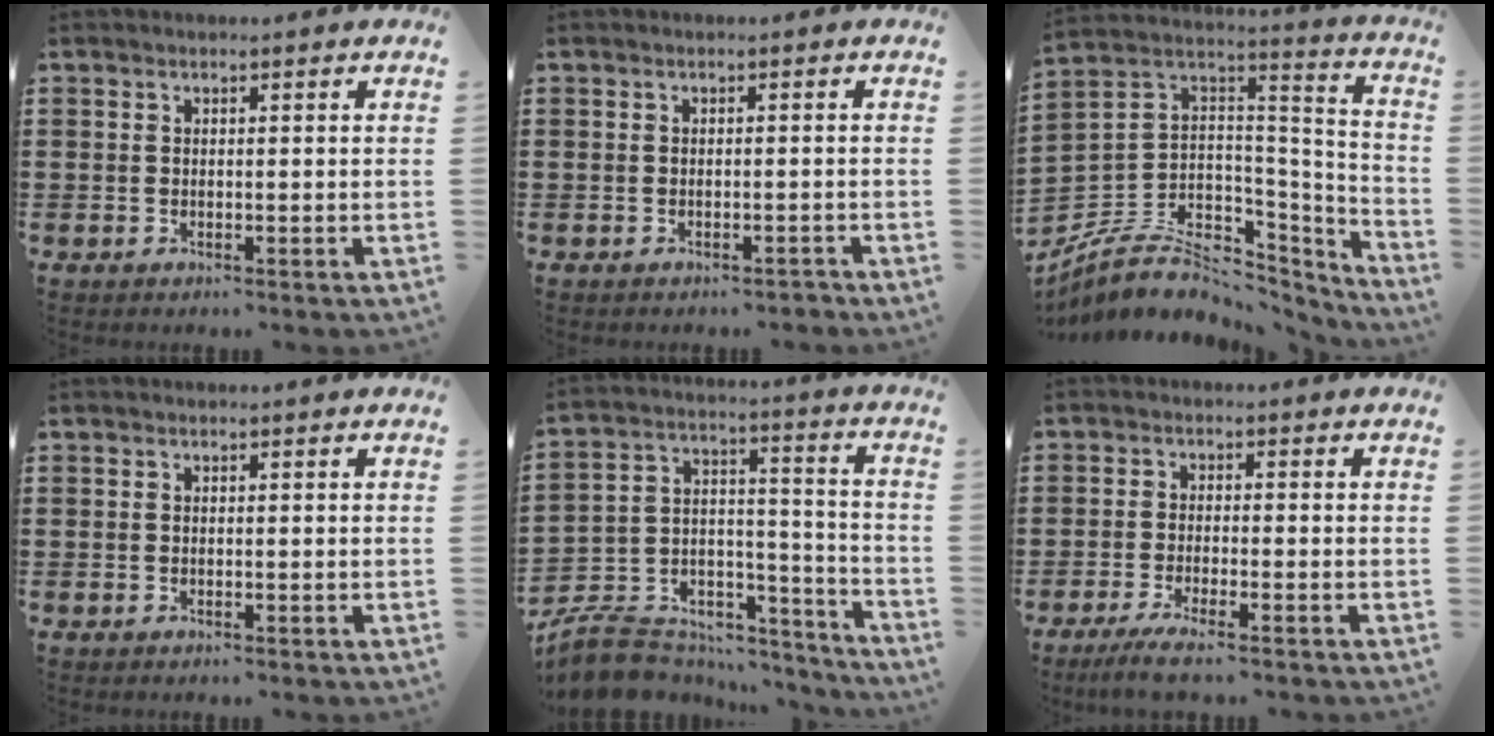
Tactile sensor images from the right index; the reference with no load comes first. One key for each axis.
{"total": 0.9, "fx": -0.8, "fy": 0.1, "fz": 0.3, "tx": -0.009, "ty": -0.002, "tz": -0.016}
{"total": 8.5, "fx": -4.4, "fy": 5.9, "fz": 4.2, "tx": -0.105, "ty": -0.002, "tz": -0.078}
{"total": 0.0}
{"total": 7.0, "fx": -6.1, "fy": 3.3, "fz": 1.0, "tx": -0.026, "ty": 0.002, "tz": -0.114}
{"total": 3.0, "fx": -2.4, "fy": -0.3, "fz": 1.8, "tx": -0.044, "ty": -0.013, "tz": -0.050}